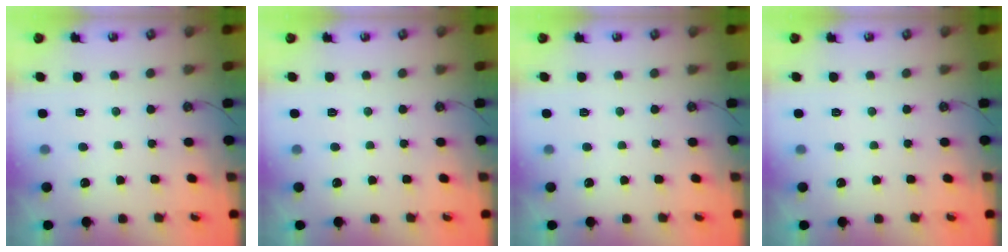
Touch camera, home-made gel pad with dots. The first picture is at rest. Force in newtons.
{"total": 0.0}
{"total": 0.0}
{"total": 0.0}